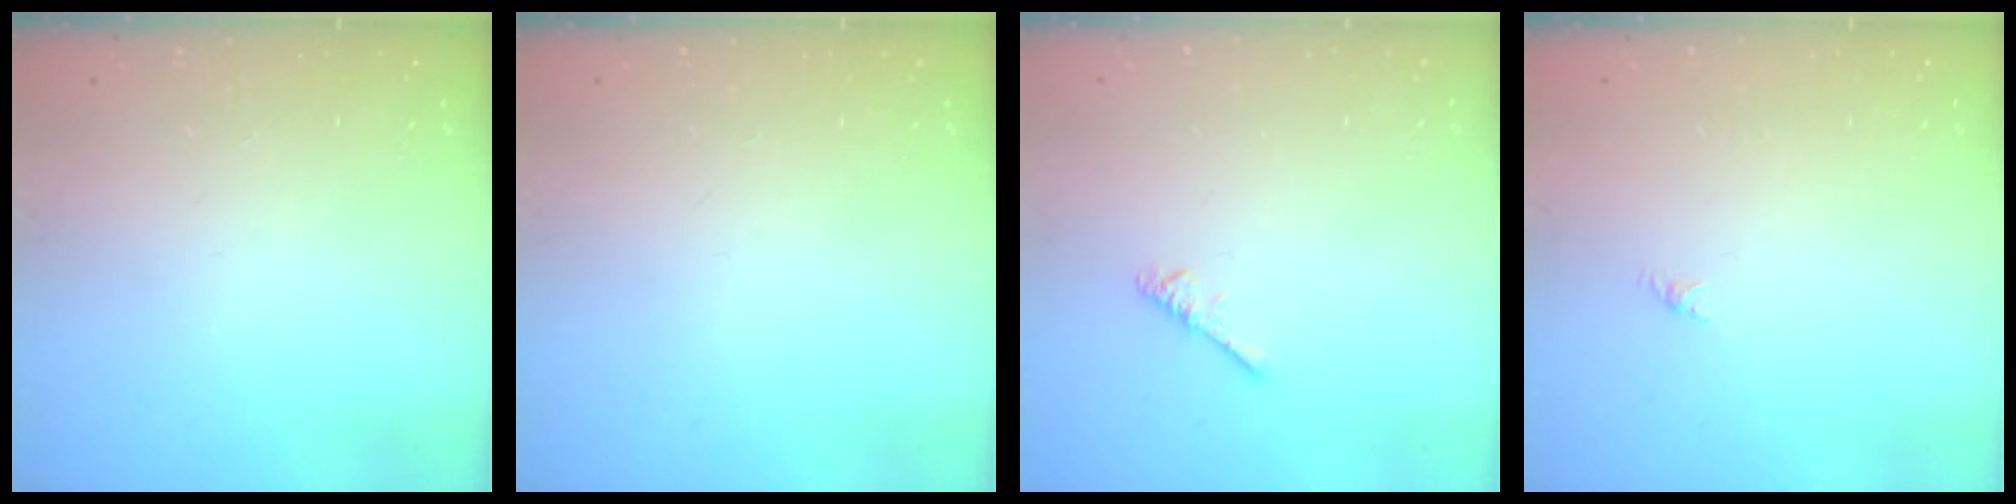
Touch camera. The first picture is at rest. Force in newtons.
{"total": 0.0}
{"total": 2.6, "press": 2.5, "slide": 0.5}
{"total": 0.0}